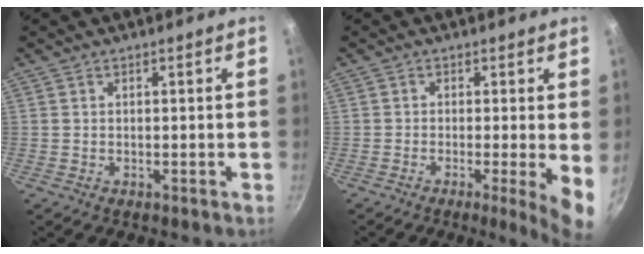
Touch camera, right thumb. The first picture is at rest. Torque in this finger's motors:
{"motor_torque": [0.67, -0.19, 1.06, -0.28, 0.23]}